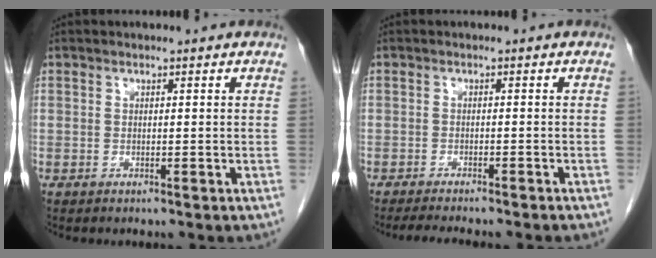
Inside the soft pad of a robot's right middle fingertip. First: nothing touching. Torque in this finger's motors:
{"motor_torque": [0.37, -0.33, 0.03, 0.02]}